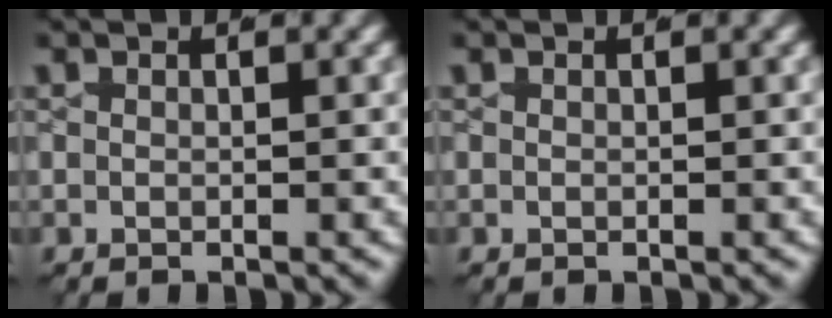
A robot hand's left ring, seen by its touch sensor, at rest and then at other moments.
{"total": 0.0}